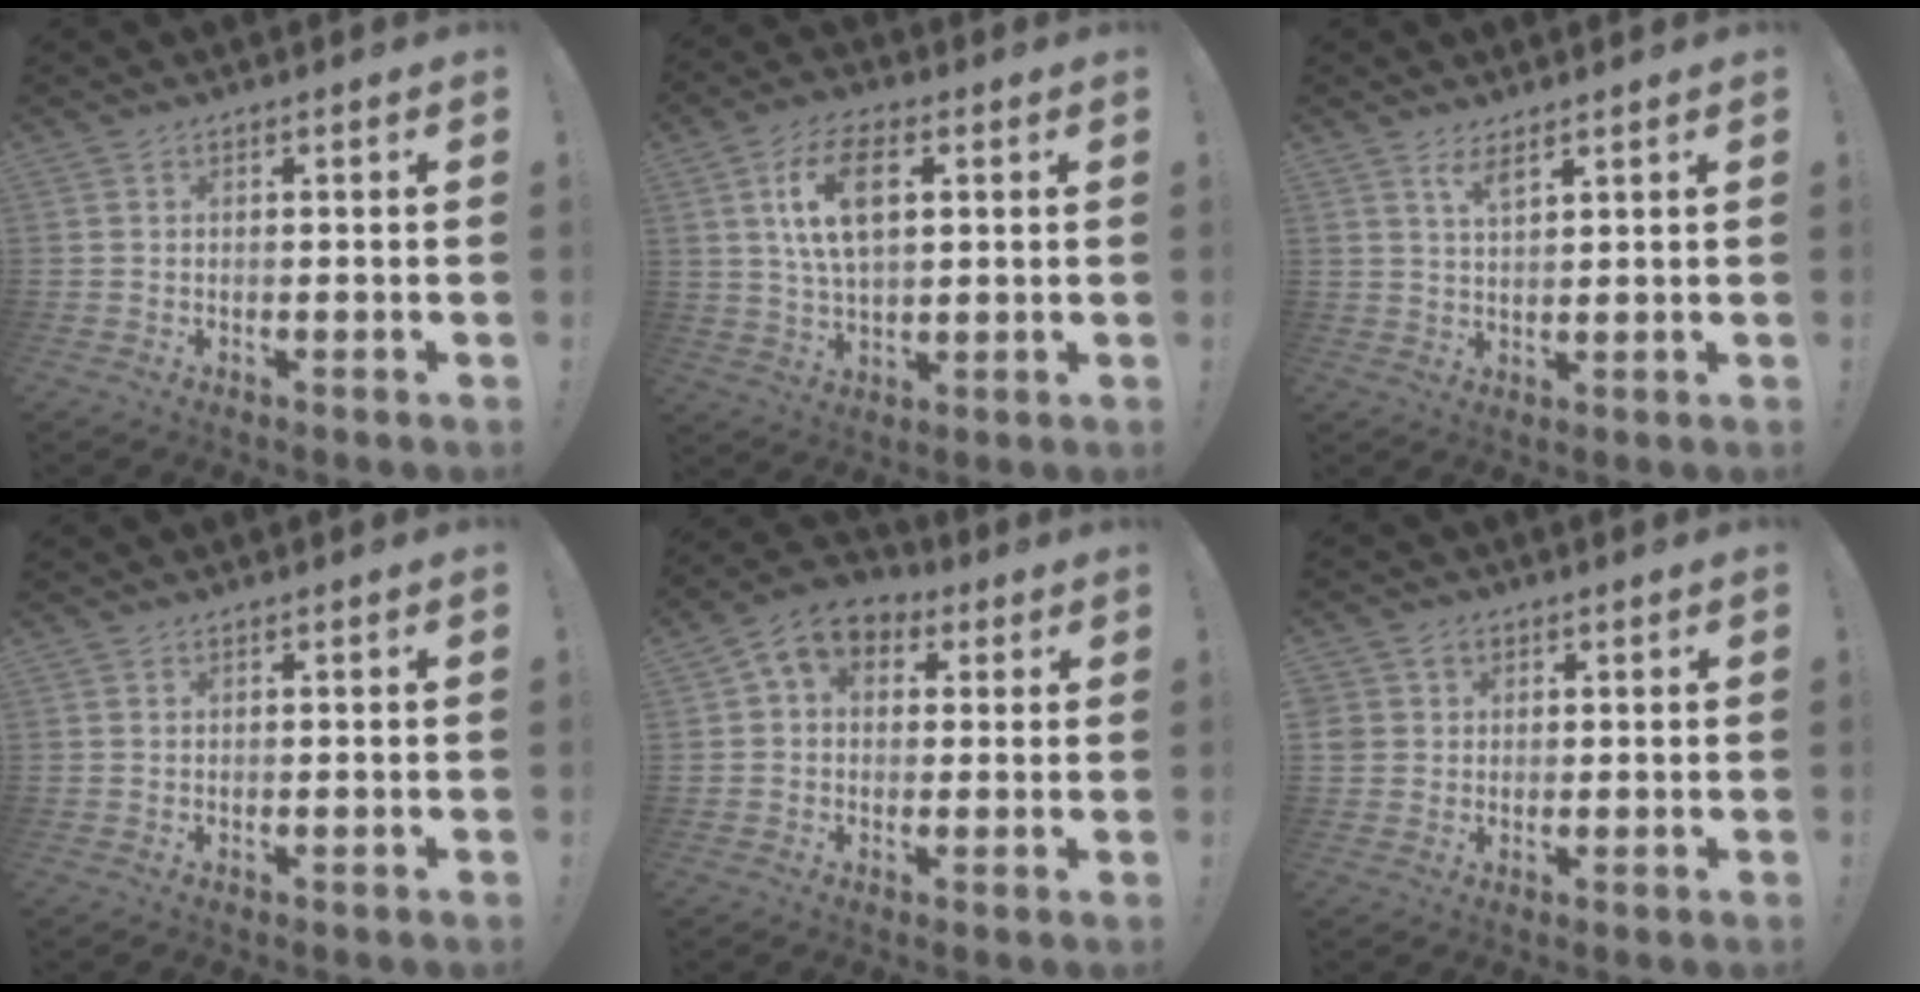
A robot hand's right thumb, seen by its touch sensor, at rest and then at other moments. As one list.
[{"total": 13.6, "force": [3.9, 7.5, 10.7], "torque": [-0.188, -0.001, 0.066]}, {"total": 4.0, "force": [2.9, 0.8, 2.7], "torque": [-0.051, -0.017, 0.049]}, {"total": 0.0}, {"total": 7.8, "force": [2.7, 6.0, 4.2], "torque": [-0.062, -0.005, 0.055]}, {"total": 4.0, "force": [1.6, 3.6, 0.7], "torque": [-0.013, -0.002, 0.031]}]